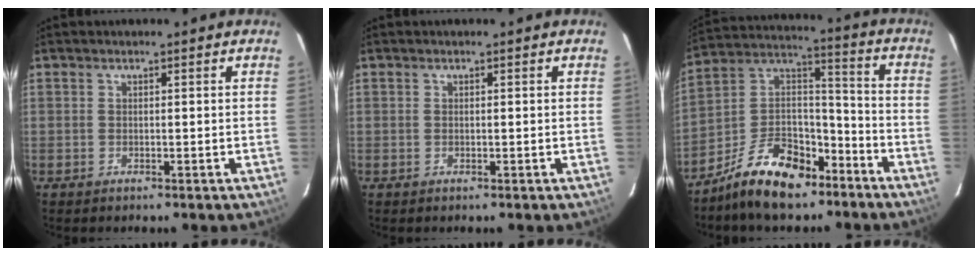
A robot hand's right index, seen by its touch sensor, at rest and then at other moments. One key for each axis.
{"total": 0.0}
{"total": 16.5, "fx": -11.3, "fy": 8.1, "fz": 8.8, "tx": -0.180, "ty": 0.043, "tz": -0.188}